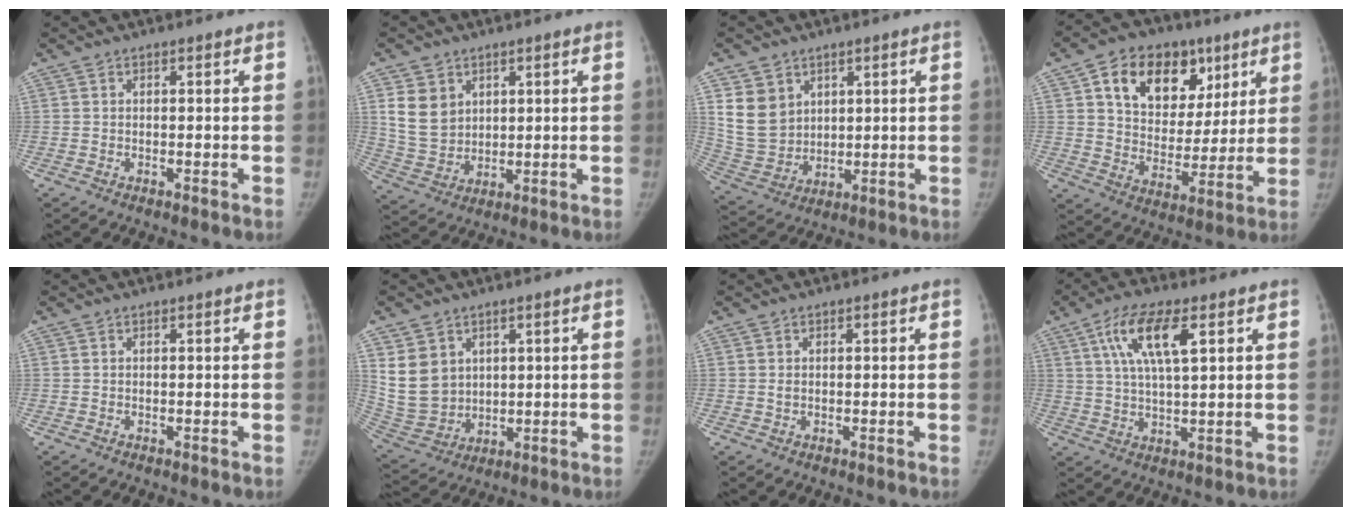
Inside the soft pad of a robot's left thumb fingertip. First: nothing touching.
{"total": 8.6, "force": [3.4, 6.7, 4.2], "torque": [-0.058, -0.019, 0.080]}
{"total": 10.2, "force": [4.3, 8.2, 4.5], "torque": [-0.064, -0.022, 0.103]}
{"total": 19.1, "force": [8.7, 13.2, 10.8], "torque": [-0.126, -0.014, 0.142]}
{"total": 0.0}
{"total": 11.1, "force": [3.8, 9.1, 5.2], "torque": [-0.076, -0.018, 0.102]}
{"total": 0.8, "force": [0.0, 0.7, 0.5], "torque": [-0.008, 0.000, 0.002]}
{"total": 10.7, "force": [4.2, 3.4, 9.2], "torque": [-0.178, -0.003, 0.077]}